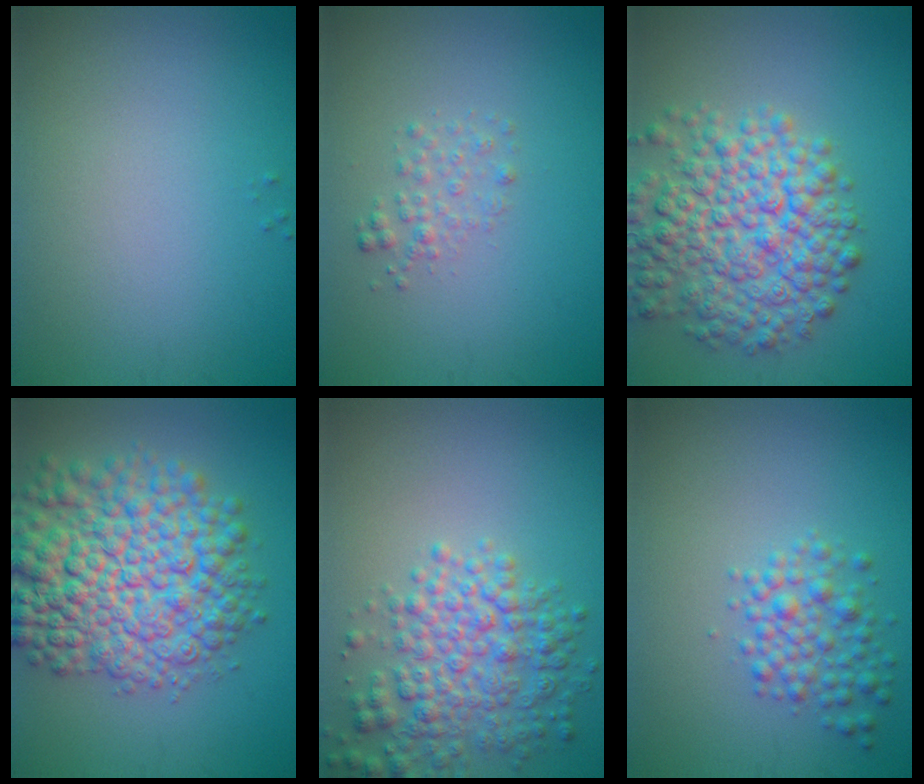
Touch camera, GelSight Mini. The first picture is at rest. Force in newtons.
{"total": 1.4, "press": 1.4, "slide": 0.1}
{"total": 8.5, "press": 8.4, "slide": 0.4}
{"total": 10.9, "press": 10.9, "slide": 0.3}
{"total": 5.4, "press": 5.3, "slide": 0.2}
{"total": 3.0, "press": 3.0, "slide": 0.1}